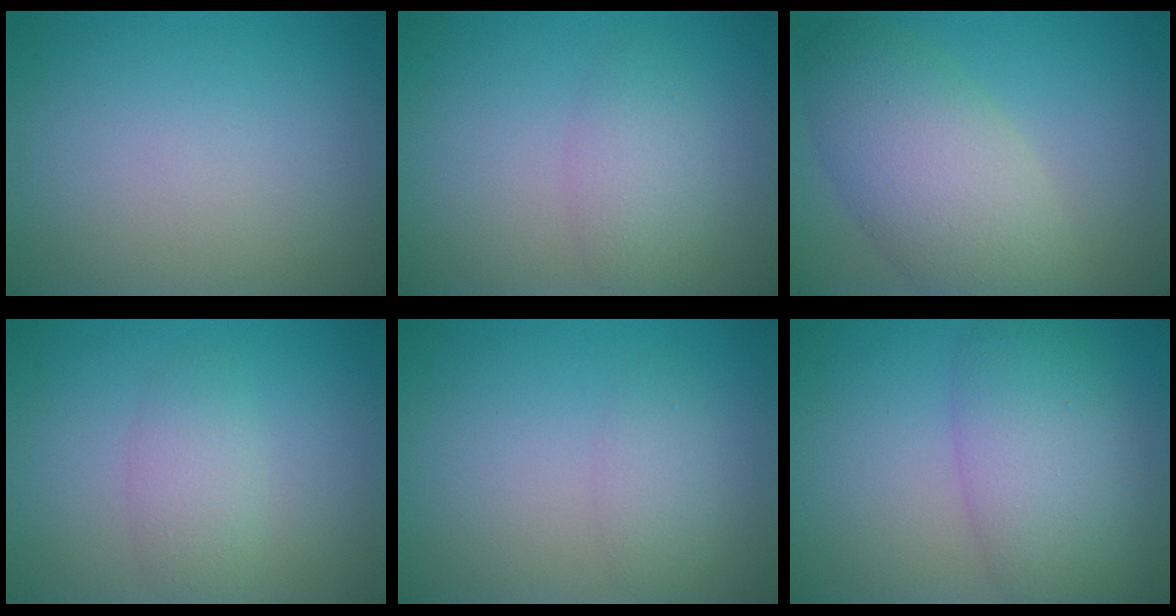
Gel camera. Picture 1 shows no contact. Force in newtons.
{"total": 2.6, "press": 2.6, "slide": 0.2}
{"total": 7.4, "press": 7.4, "slide": 0.4}
{"total": 2.4, "press": 2.4, "slide": 0.1}
{"total": 1.7, "press": 1.7, "slide": 0.1}
{"total": 7.3, "press": 7.3, "slide": 0.3}